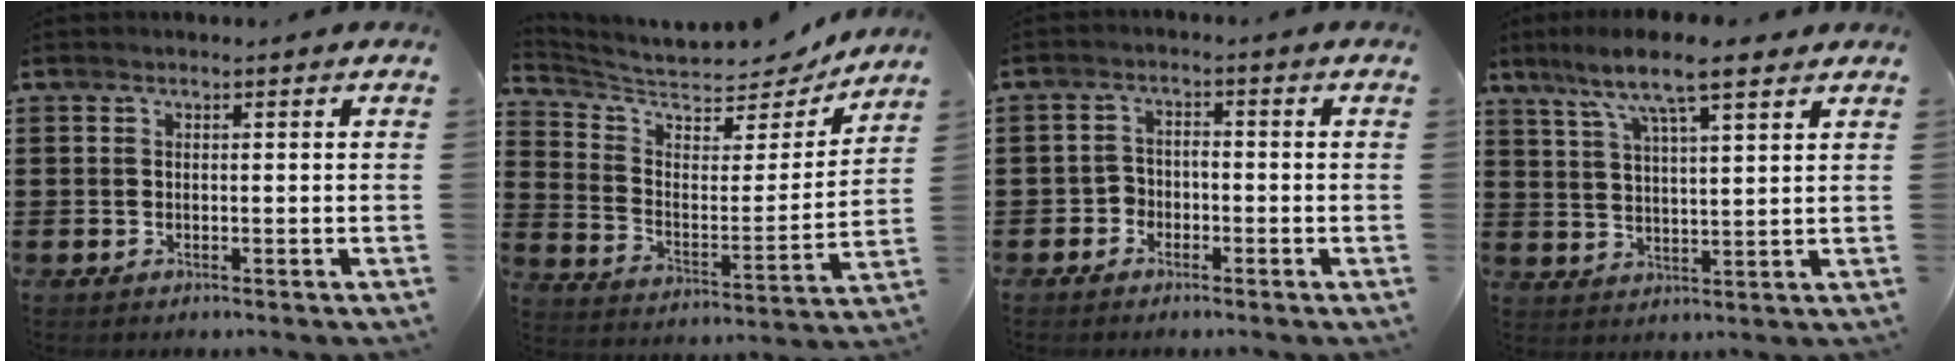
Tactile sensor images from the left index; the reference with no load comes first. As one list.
[{"total": 6.5, "force": [6.0, 1.7, 2.0], "torque": [-0.073, -0.046, 0.101]}, {"total": 2.2, "force": [-1.7, 1.3, 0.4], "torque": [-0.014, 0.005, -0.039]}, {"total": 8.2, "force": [6.1, 1.1, 5.4], "torque": [-0.123, -0.015, 0.106]}]